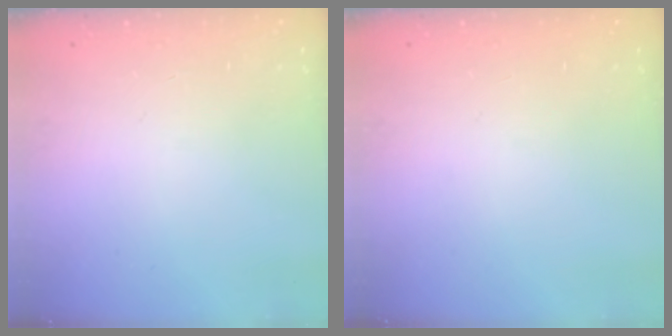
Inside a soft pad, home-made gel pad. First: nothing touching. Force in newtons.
{"total": 0.0}